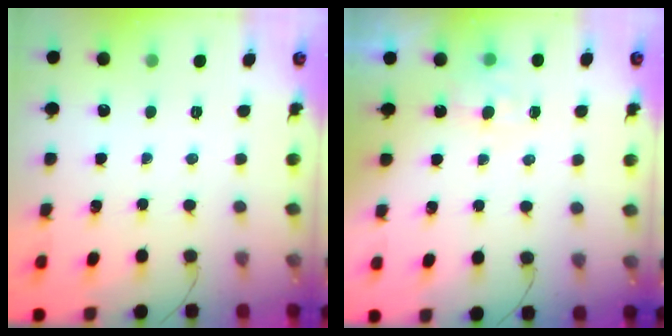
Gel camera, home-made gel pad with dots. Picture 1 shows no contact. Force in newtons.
{"total": 4.4, "press": 4.1, "slide": 1.5}